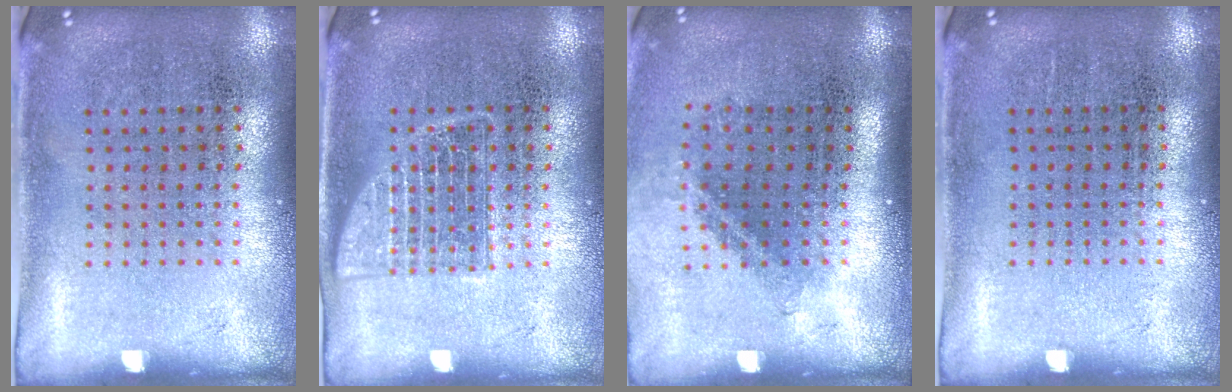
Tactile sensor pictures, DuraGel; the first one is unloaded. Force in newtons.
{"total": 2.3, "press": 2.3, "slide": 0.3}
{"total": 1.5, "press": 1.0, "slide": 1.0}
{"total": 0.0}